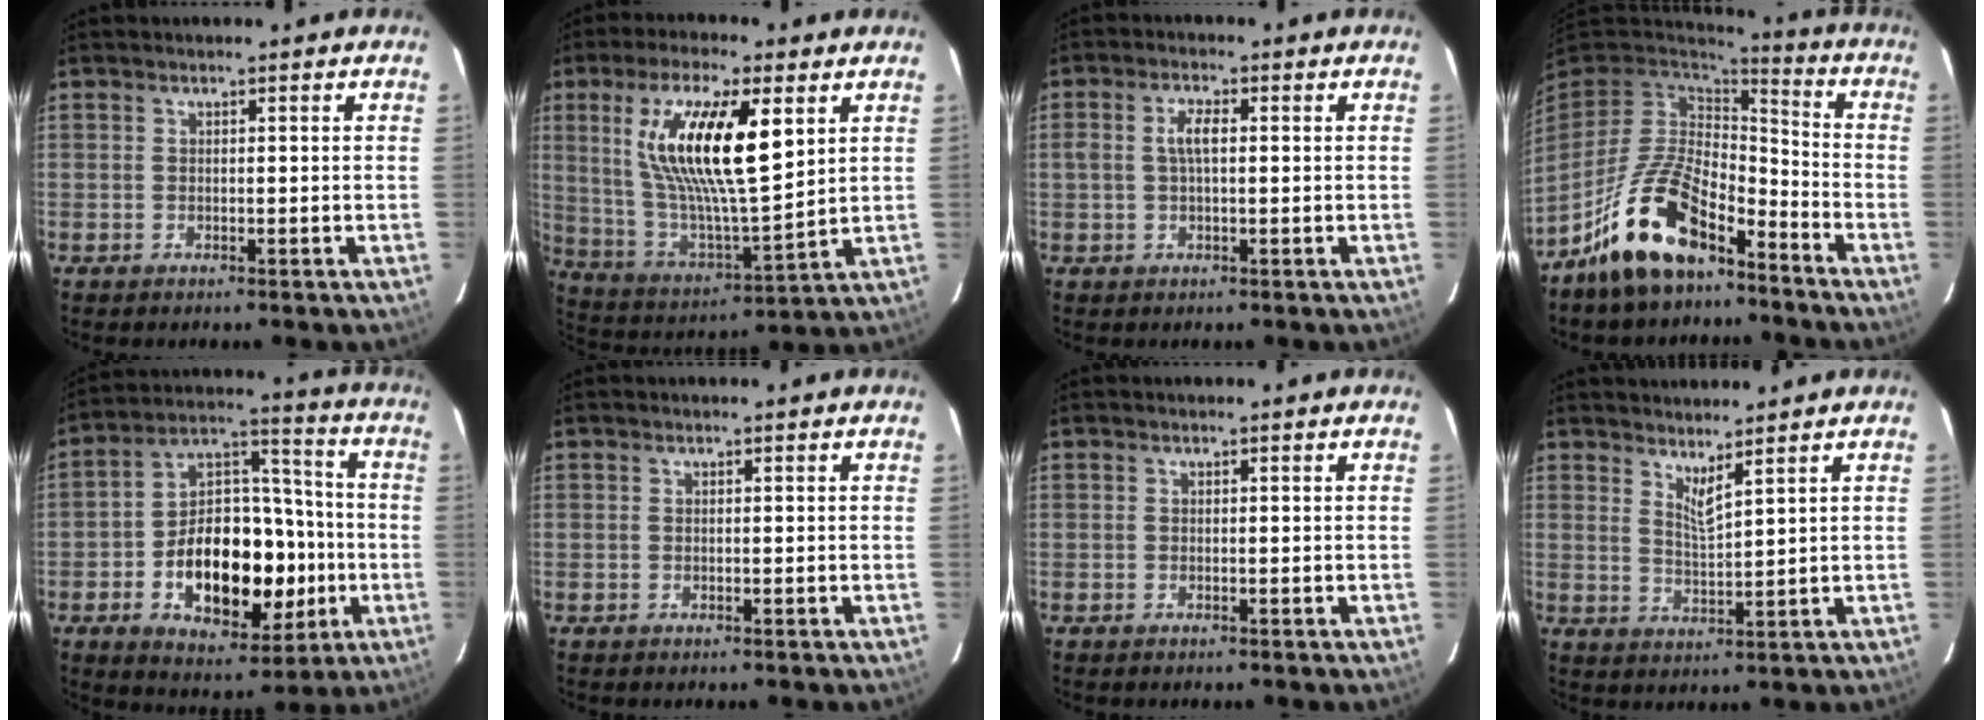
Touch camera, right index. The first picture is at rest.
{"total": 19.8, "force": [6.8, 5.5, 17.8], "torque": [-0.334, -0.001, 0.134]}
{"total": 3.6, "force": [0.3, 1.5, 3.3], "torque": [-0.064, 0.007, 0.007]}
{"total": 16.3, "force": [-10.7, 6.9, 10.2], "torque": [-0.212, 0.000, -0.193]}
{"total": 20.5, "force": [-5.4, 12.8, 15.1], "torque": [-0.275, 0.041, -0.068]}
{"total": 0.0}
{"total": 0.0}
{"total": 3.7, "force": [3.0, -0.1, 2.0], "torque": [-0.037, -0.012, 0.049]}